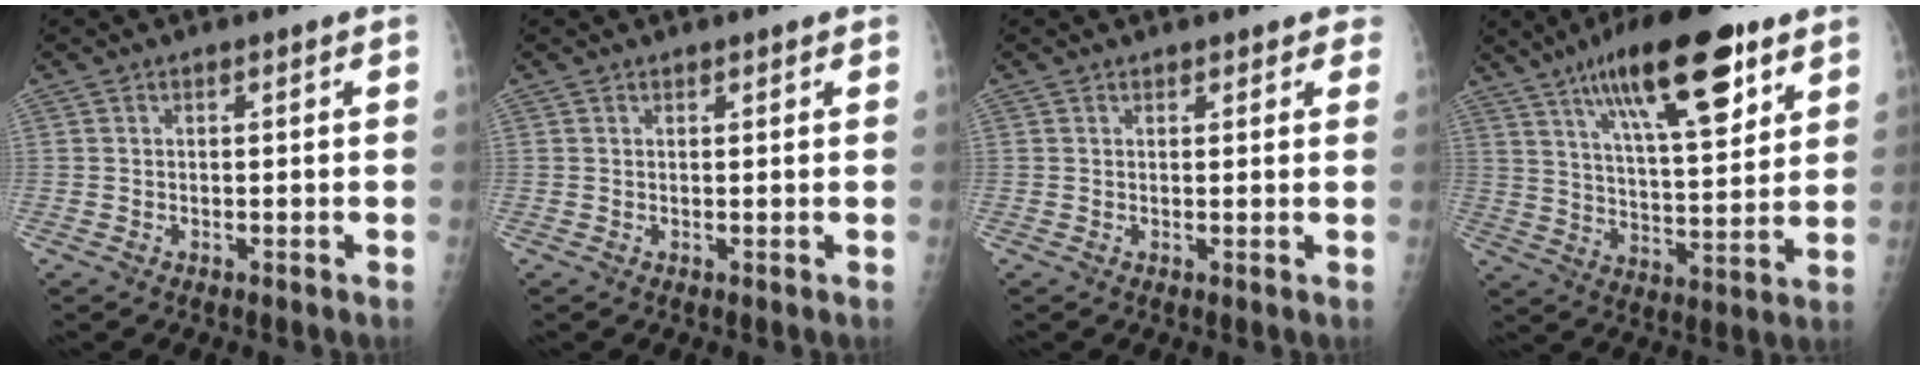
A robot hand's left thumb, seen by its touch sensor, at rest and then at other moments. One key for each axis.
{"total": 0.7, "fx": 0.6, "fy": 0.3, "fz": 0.2, "tx": 0.000, "ty": -0.005, "tz": 0.008}
{"total": 2.4, "fx": 2.0, "fy": 1.2, "fz": 0.4, "tx": 0.026, "ty": -0.005, "tz": 0.015}
{"total": 21.1, "fx": 11.7, "fy": 6.8, "fz": 16.2, "tx": -0.232, "ty": -0.039, "tz": 0.192}